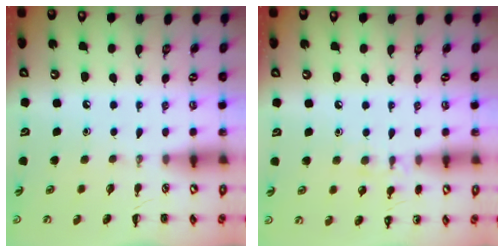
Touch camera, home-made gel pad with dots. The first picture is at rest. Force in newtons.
{"total": 7.4, "press": 7.1, "slide": 2.1}